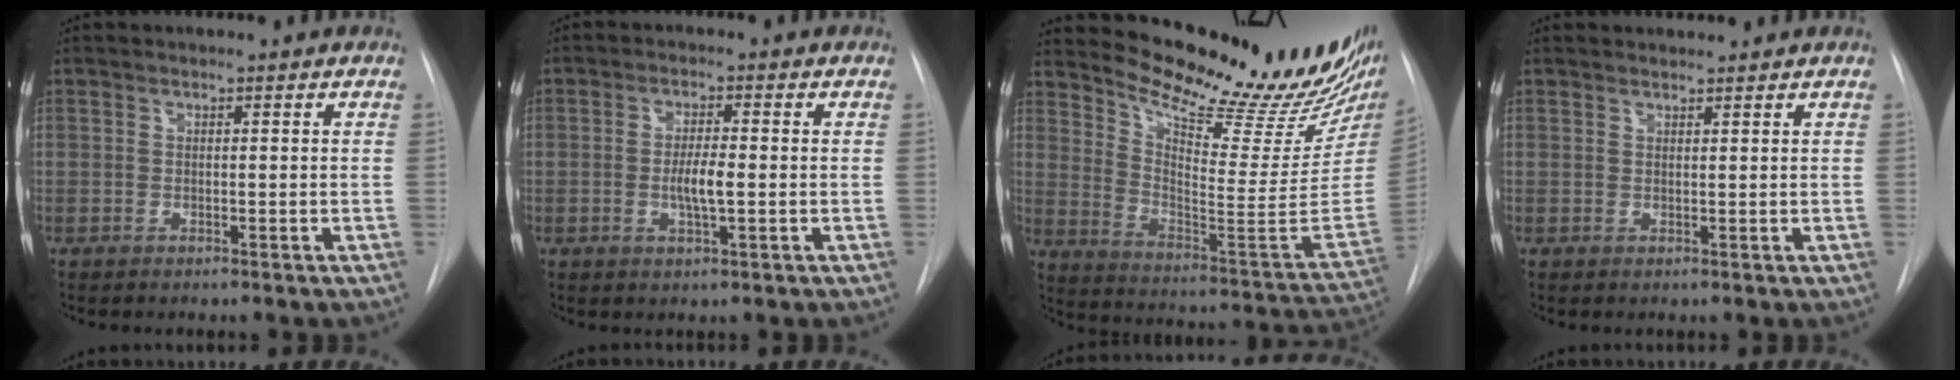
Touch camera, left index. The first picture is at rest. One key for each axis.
{"total": 4.0, "fx": -0.5, "fy": 0.7, "fz": 3.9, "tx": -0.074, "ty": -0.003, "tz": -0.009}
{"total": 25.9, "fx": 22.6, "fy": 4.2, "fz": 12.1, "tx": -0.183, "ty": -0.096, "tz": 0.302}
{"total": 1.4, "fx": 1.4, "fy": 0.2, "fz": 0.0, "tx": -0.009, "ty": 0.009, "tz": 0.027}